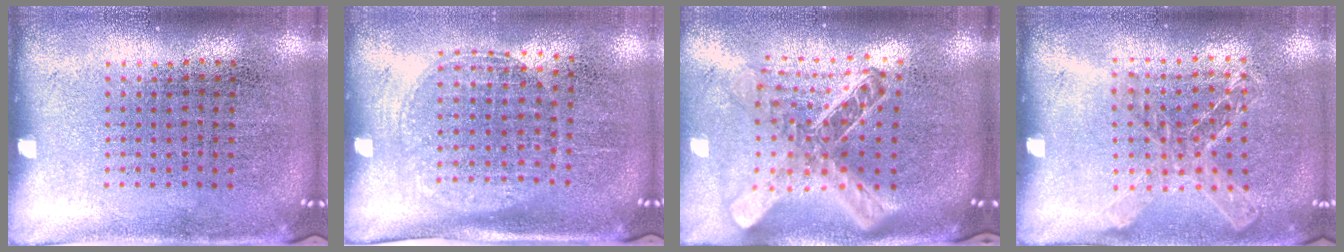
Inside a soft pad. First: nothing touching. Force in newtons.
{"total": 1.5, "press": 1.3, "slide": 0.7}
{"total": 2.6, "press": 1.9, "slide": 1.7}
{"total": 1.2, "press": 1.2, "slide": 0.1}